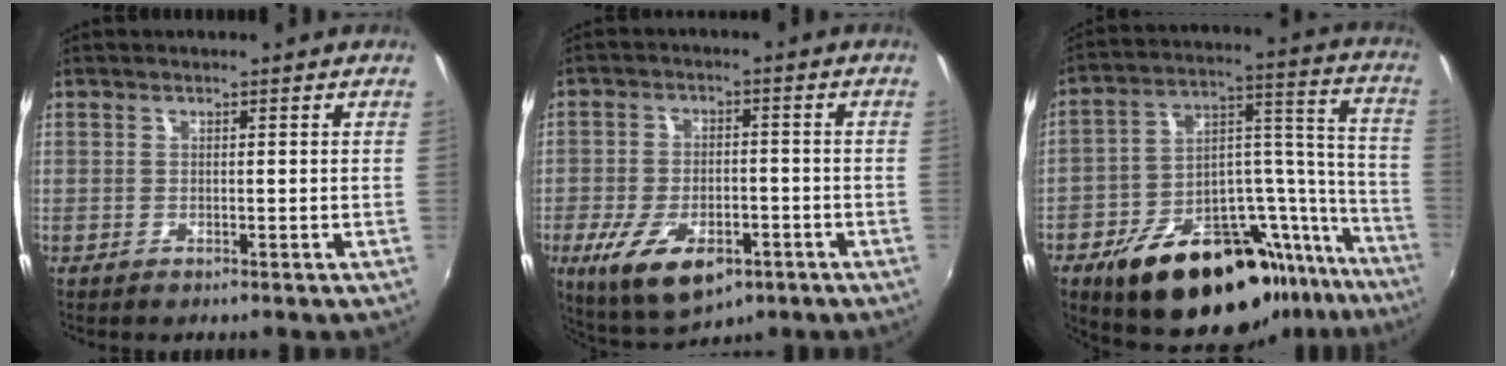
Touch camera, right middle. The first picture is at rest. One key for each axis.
{"total": 13.0, "fx": -6.5, "fy": 6.4, "fz": 9.3, "tx": -0.198, "ty": -0.032, "tz": -0.102}
{"total": 30.0, "fx": -20.9, "fy": 12.4, "fz": 17.5, "tx": -0.230, "ty": 0.049, "tz": -0.289}